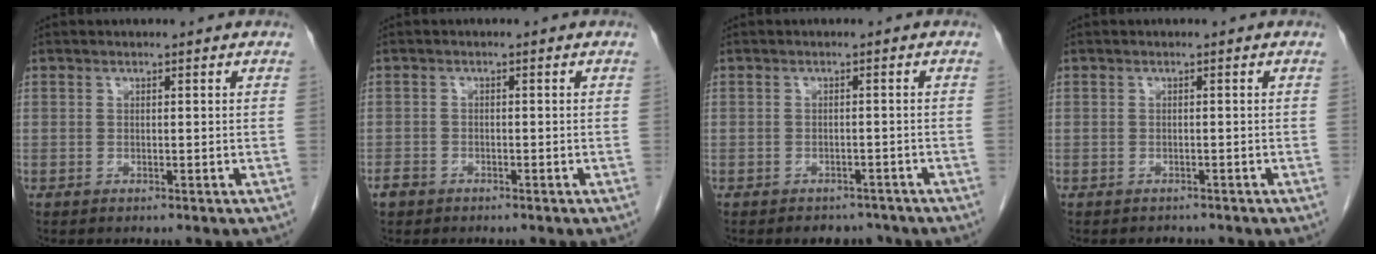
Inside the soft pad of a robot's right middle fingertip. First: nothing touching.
{"total": 1.7, "force": [-1.2, 1.0, 0.5], "torque": [-0.013, 0.002, -0.019]}
{"total": 3.4, "force": [-2.9, 1.7, 0.2], "torque": [0.000, 0.003, -0.037]}
{"total": 1.5, "force": [-1.4, 0.6, 0.0], "torque": [-0.010, -0.003, -0.020]}